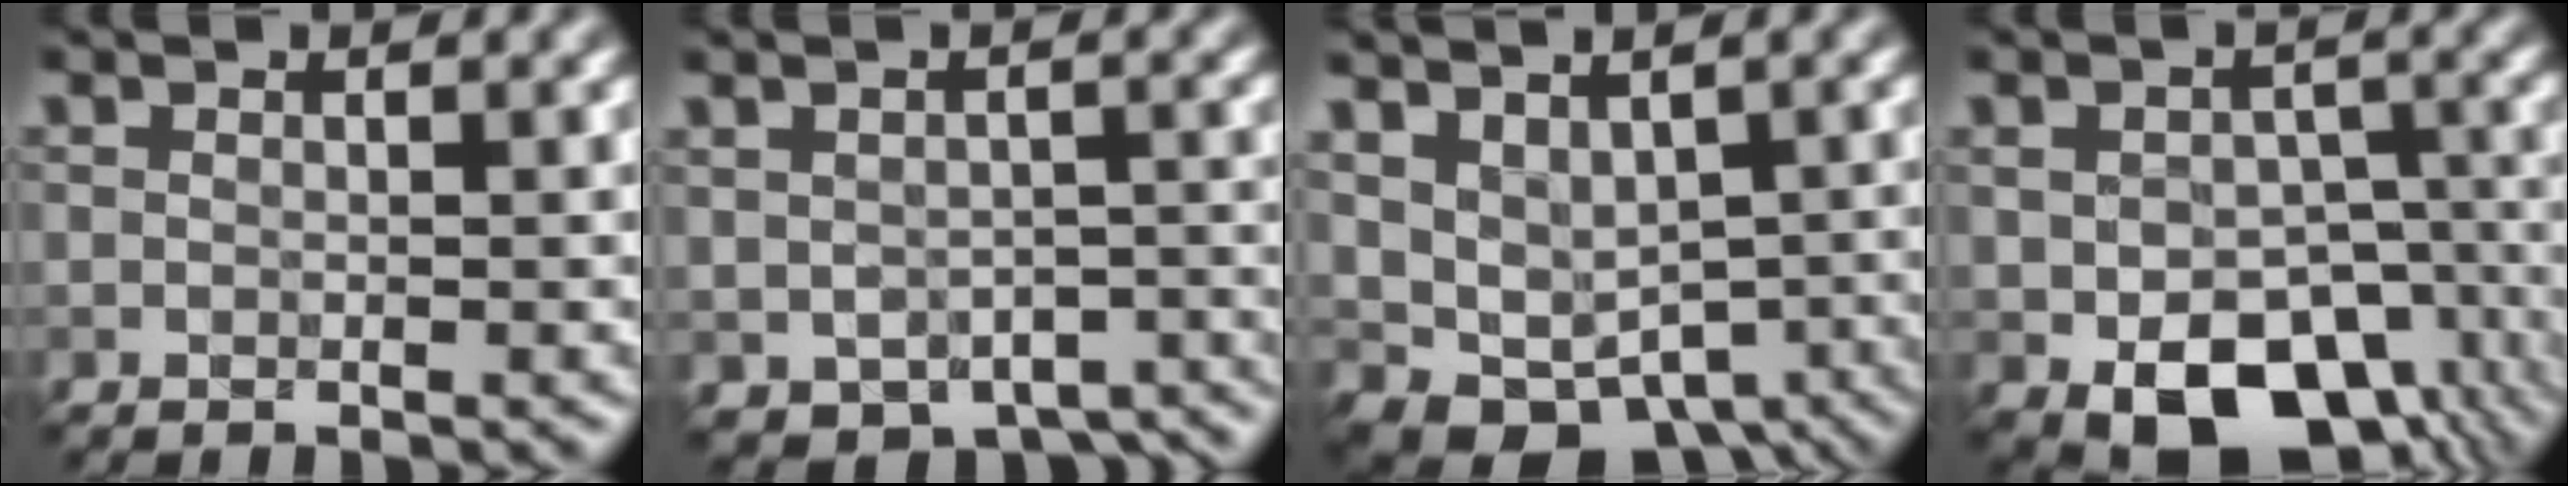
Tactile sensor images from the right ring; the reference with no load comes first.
{"total": 5.4, "force": [-3.4, 3.2, 2.6], "torque": [-0.033, -0.026, -0.036]}
{"total": 5.6, "force": [-1.1, 4.2, 3.5], "torque": [-0.048, -0.016, 0.015]}
{"total": 9.9, "force": [-4.8, 6.3, 5.9], "torque": [-0.098, -0.026, -0.056]}